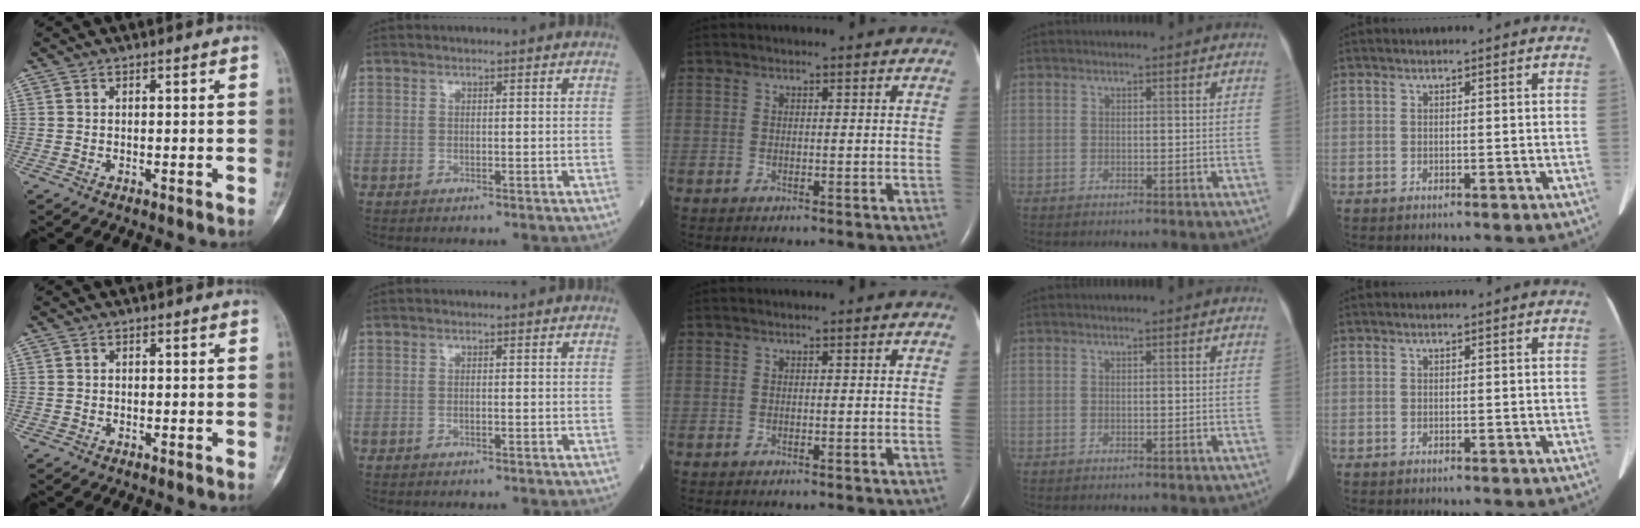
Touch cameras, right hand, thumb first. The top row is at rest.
{"thumb": {"total": 0.5, "force": [-0.1, 0.5, 0.0], "torque": [0.003, 0.005, -0.002]}, "index": {"total": 0.6, "force": [-0.1, 0.1, 0.6], "torque": [-0.012, 0.000, -0.001]}}